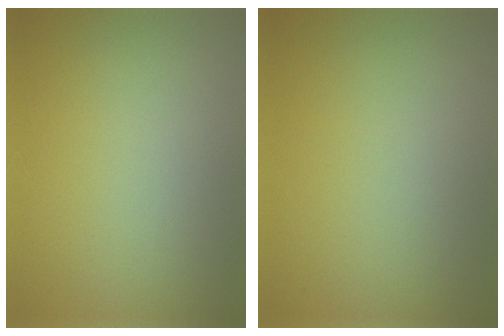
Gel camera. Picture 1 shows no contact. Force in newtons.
{"total": 0.0}